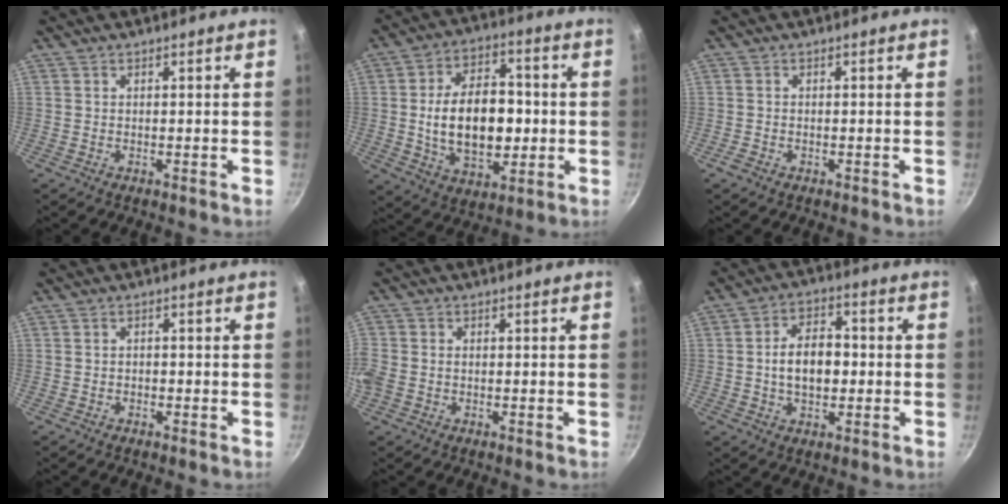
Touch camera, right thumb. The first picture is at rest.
{"total": 17.3, "force": [-0.7, 10.9, 13.4], "torque": [-0.191, 0.014, -0.007]}
{"total": 1.3, "force": [-0.8, 0.8, 0.6], "torque": [-0.018, 0.005, -0.017]}
{"total": 0.8, "force": [-0.5, 0.6, 0.2], "torque": [-0.003, 0.004, -0.007]}
{"total": 4.9, "force": [-0.8, 3.9, 2.9], "torque": [-0.071, 0.003, -0.023]}
{"total": 9.5, "force": [-0.5, 6.1, 7.2], "torque": [-0.096, 0.020, -0.011]}